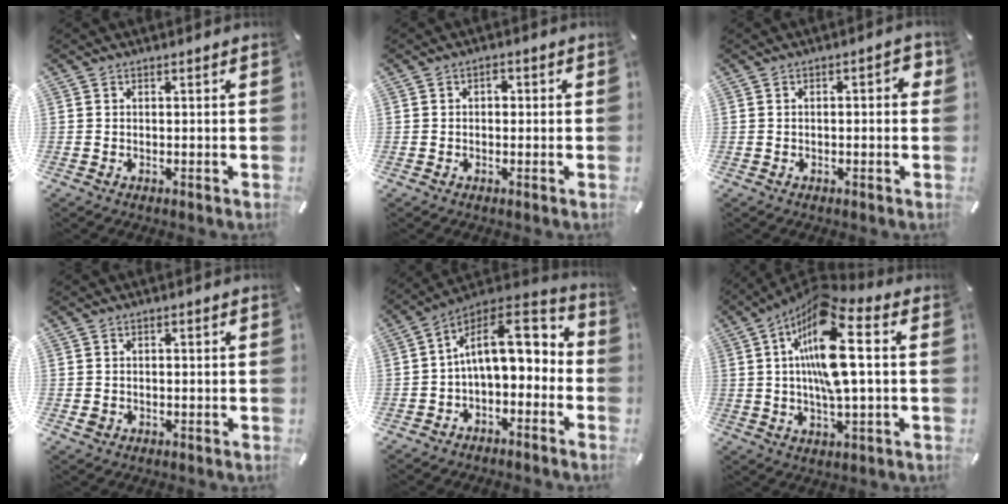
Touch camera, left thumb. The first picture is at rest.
{"total": 1.7, "force": [0.1, 1.2, 1.1], "torque": [-0.015, 0.005, -0.003]}
{"total": 3.6, "force": [-0.4, 1.4, 3.3], "torque": [-0.048, 0.009, -0.010]}
{"total": 1.4, "force": [-0.2, 1.2, 0.6], "torque": [-0.010, 0.005, -0.005]}
{"total": 14.9, "force": [2.7, 9.0, 11.6], "torque": [-0.178, -0.006, 0.048]}
{"total": 17.1, "force": [3.1, 5.0, 16.1], "torque": [-0.329, 0.000, 0.043]}